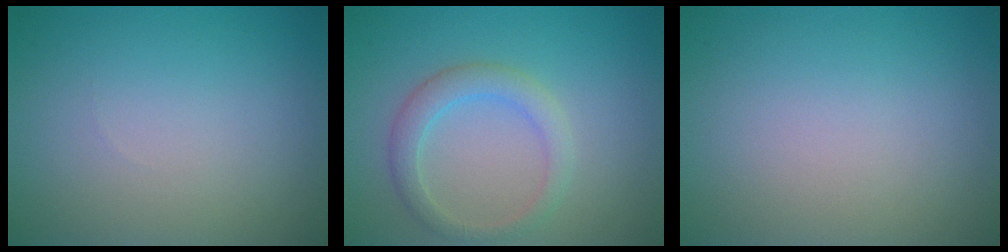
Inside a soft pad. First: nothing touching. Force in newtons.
{"total": 2.7, "press": 2.7, "slide": 0.0}
{"total": 0.0}